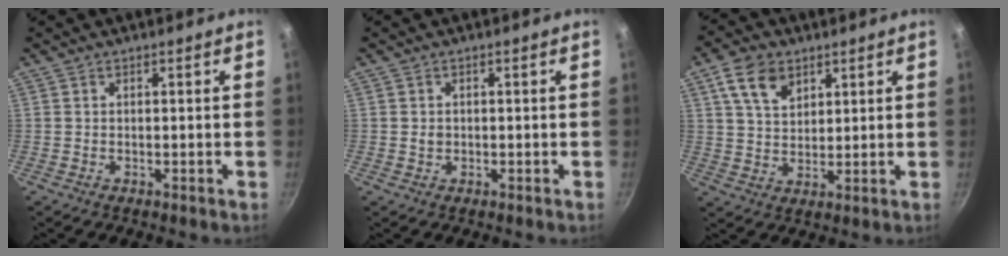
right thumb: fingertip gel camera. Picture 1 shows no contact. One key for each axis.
{"total": 1.1, "fx": 0.1, "fy": 1.1, "fz": 0.3, "tx": -0.002, "ty": -0.001, "tz": 0.002}
{"total": 8.3, "fx": 4.2, "fy": 5.5, "fz": 4.6, "tx": -0.065, "ty": -0.010, "tz": 0.078}